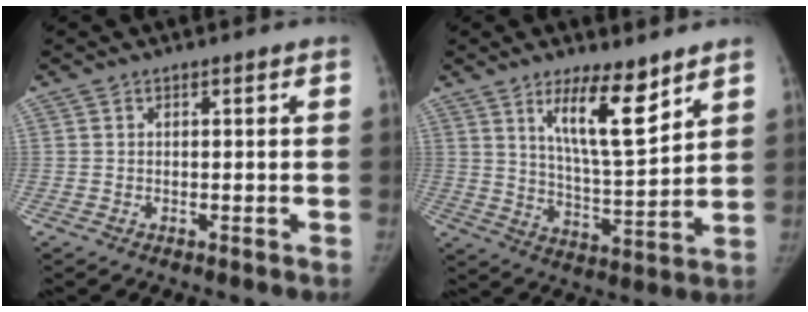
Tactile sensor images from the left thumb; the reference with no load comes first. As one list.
[{"total": 11.9, "force": [7.4, 2.9, 8.9], "torque": [-0.133, -0.061, 0.133]}]